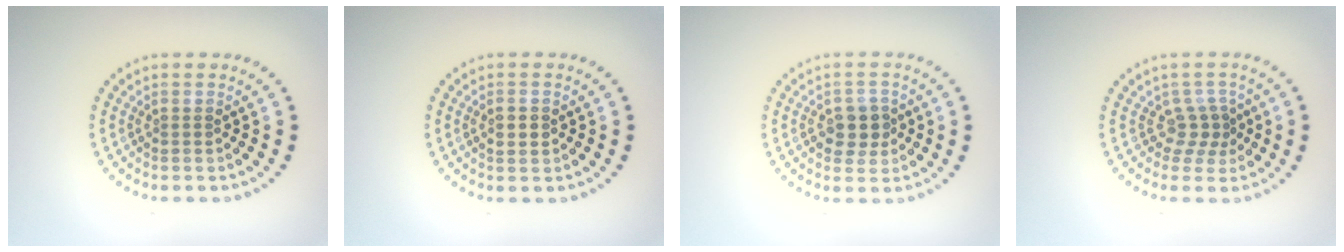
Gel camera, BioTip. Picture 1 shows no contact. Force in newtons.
{"total": 1.4, "press": 1.4, "slide": 0.2}
{"total": 2.9, "press": 2.8, "slide": 0.9}
{"total": 2.2, "press": 1.5, "slide": 1.6}